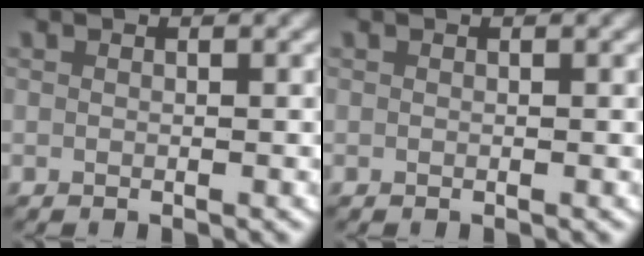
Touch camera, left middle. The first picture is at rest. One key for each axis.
{"total": 0.0}